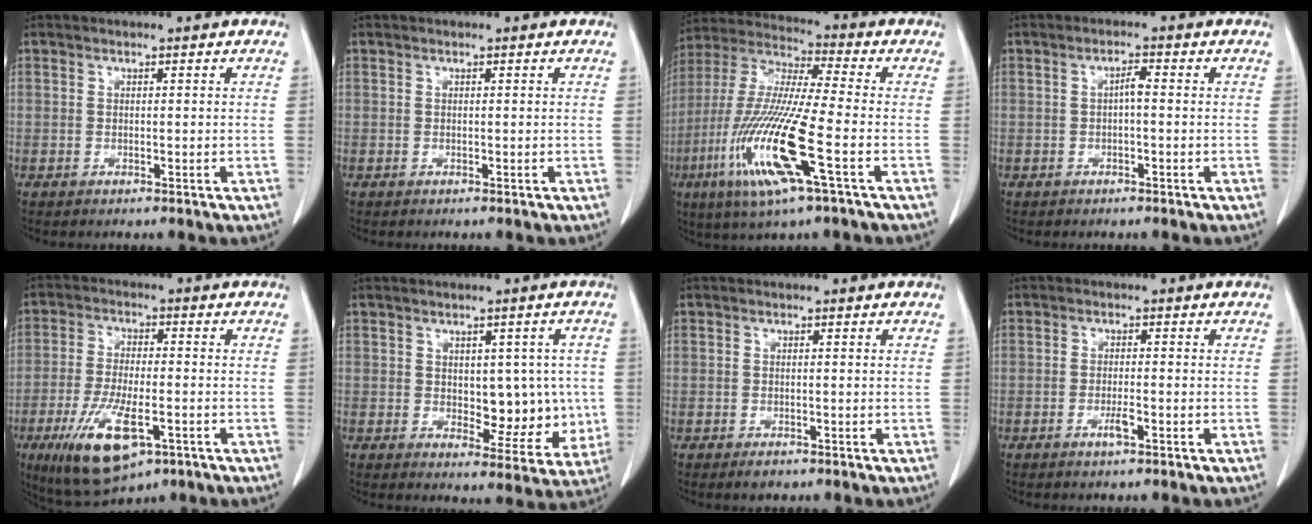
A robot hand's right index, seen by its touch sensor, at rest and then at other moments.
{"total": 0.0}
{"total": 17.4, "force": [-6.0, 0.9, 16.4], "torque": [-0.348, -0.024, -0.116]}
{"total": 1.7, "force": [-0.1, 0.1, 1.7], "torque": [-0.028, 0.004, -0.003]}
{"total": 12.5, "force": [-5.7, 4.3, 10.2], "torque": [-0.200, -0.018, -0.088]}
{"total": 8.0, "force": [0.1, 4.5, 6.6], "torque": [-0.061, 0.008, 0.014]}
{"total": 1.4, "force": [-1.0, 0.7, 0.7], "torque": [-0.011, -0.001, -0.011]}
{"total": 2.1, "force": [-1.1, 0.2, 1.8], "torque": [-0.034, -0.001, -0.020]}